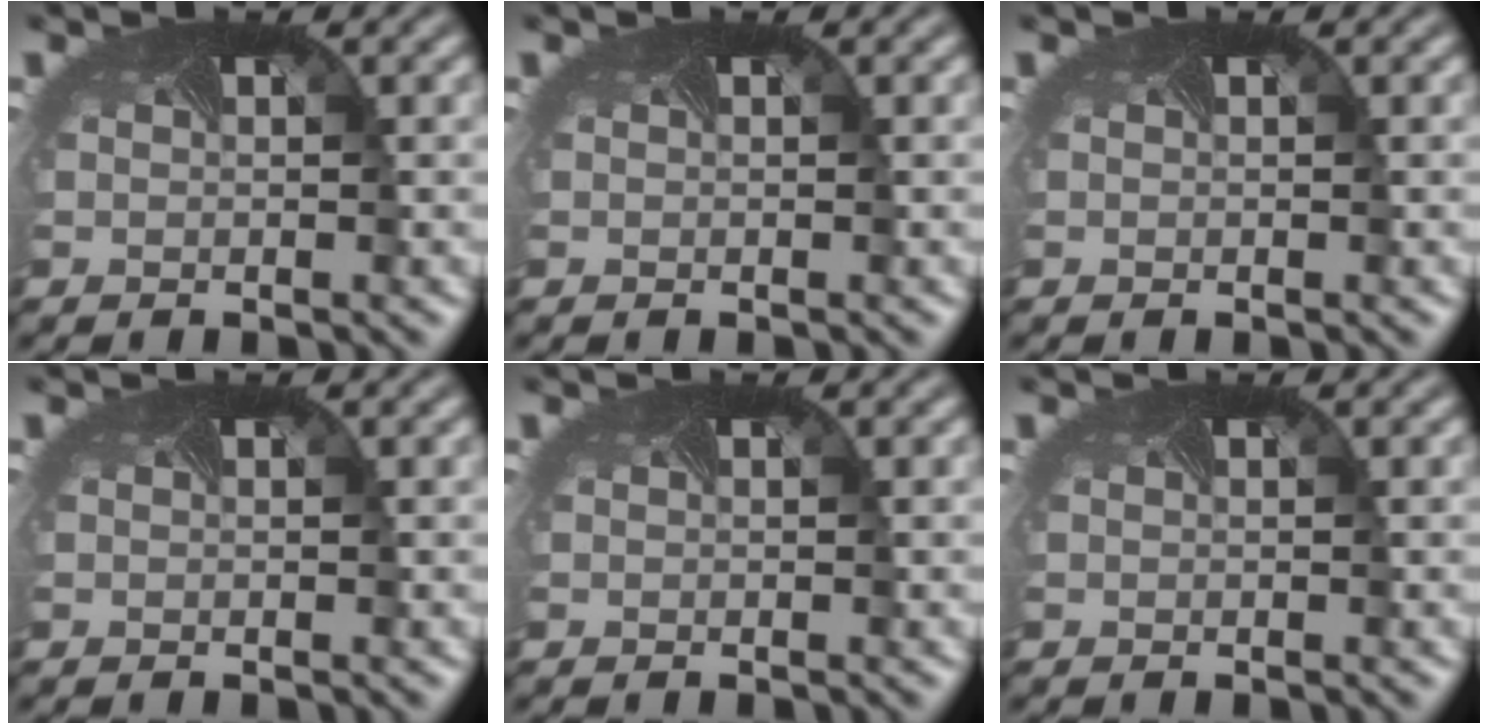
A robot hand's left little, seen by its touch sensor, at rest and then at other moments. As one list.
[{"total": 0.0}, {"total": 0.0}, {"total": 0.0}, {"total": 0.0}, {"total": 0.0}]